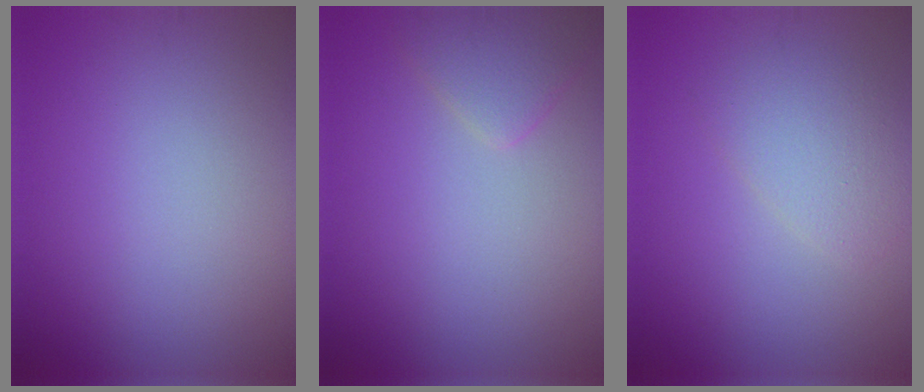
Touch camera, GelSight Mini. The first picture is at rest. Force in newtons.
{"total": 2.1, "press": 2.1, "slide": 0.1}
{"total": 2.6, "press": 2.6, "slide": 0.2}